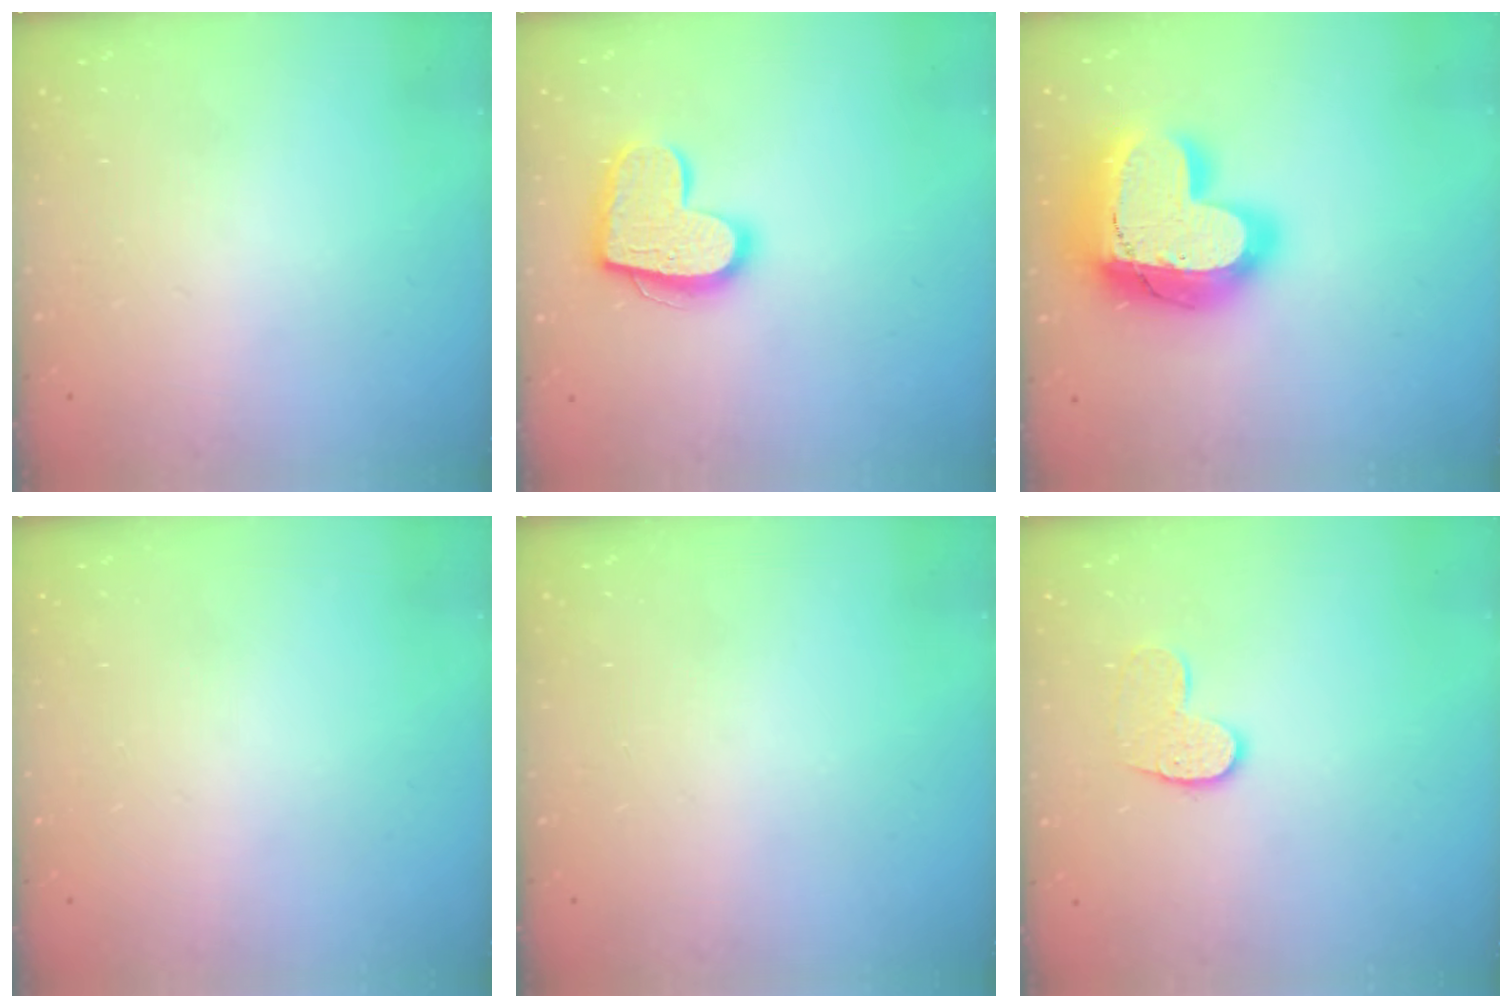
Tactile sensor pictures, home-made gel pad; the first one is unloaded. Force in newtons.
{"total": 16.1, "press": 16.1, "slide": 0.9}
{"total": 25.8, "press": 25.7, "slide": 1.9}
{"total": 0.0}
{"total": 0.0}
{"total": 8.3, "press": 8.3, "slide": 0.4}